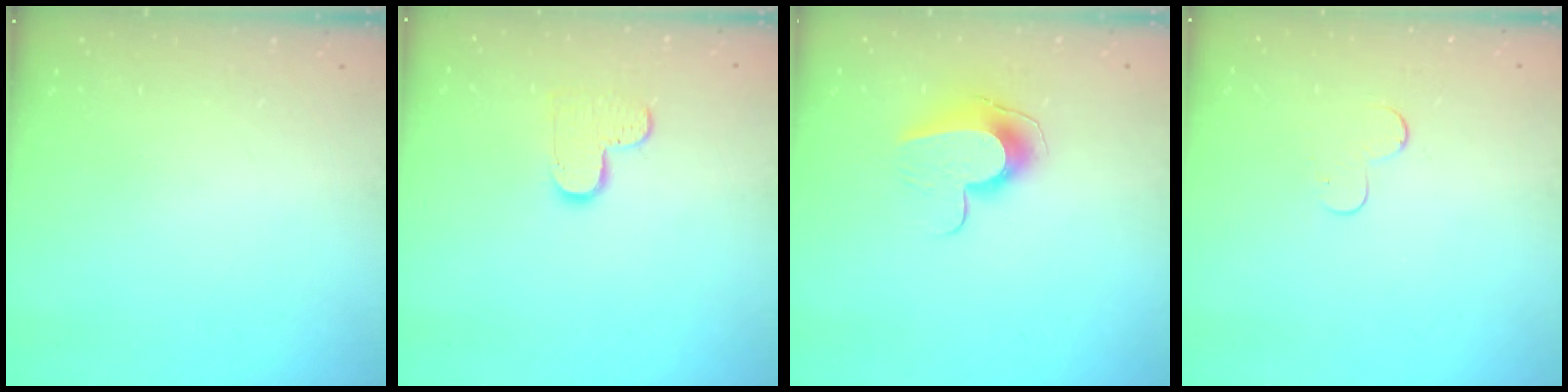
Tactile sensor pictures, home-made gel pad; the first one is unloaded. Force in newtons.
{"total": 7.0, "press": 7.0, "slide": 0.3}
{"total": 9.6, "press": 9.6, "slide": 0.1}
{"total": 4.9, "press": 4.8, "slide": 0.5}